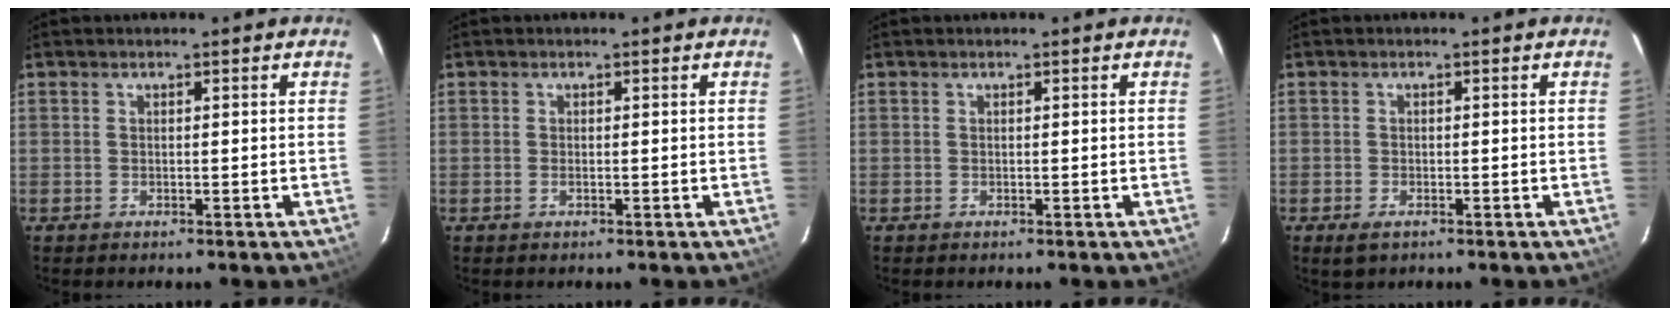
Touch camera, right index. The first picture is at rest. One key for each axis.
{"total": 0.8, "fx": -0.2, "fy": 0.1, "fz": 0.8, "tx": -0.016, "ty": 0.001, "tz": -0.005}
{"total": 0.0}
{"total": 2.5, "fx": -1.6, "fy": 1.3, "fz": 1.3, "tx": -0.026, "ty": -0.010, "tz": -0.026}